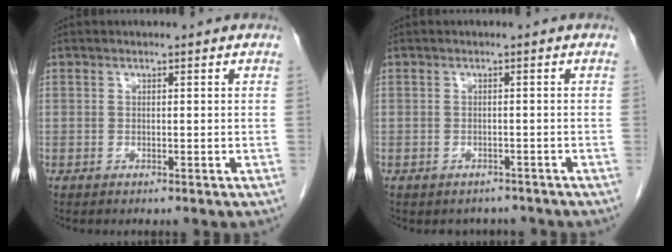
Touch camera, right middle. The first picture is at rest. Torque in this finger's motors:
{"motor_torque": [0.02, -0.02, -0.01, 0.00]}